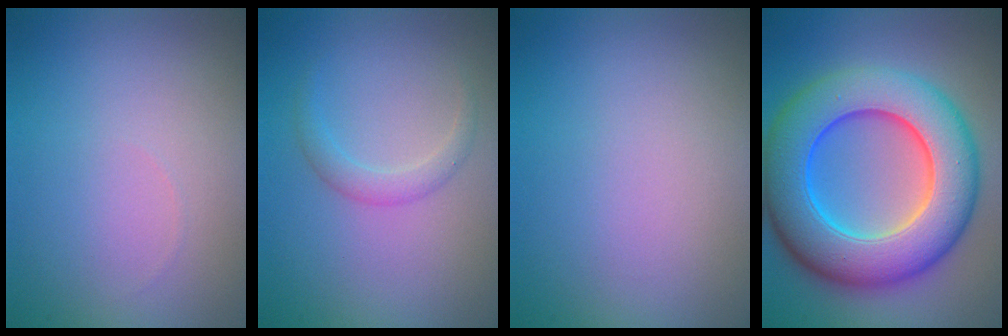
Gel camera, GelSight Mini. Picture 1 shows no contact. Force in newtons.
{"total": 1.5, "press": 1.5, "slide": 0.1}
{"total": 0.0}
{"total": 12.0, "press": 12.0, "slide": 0.5}